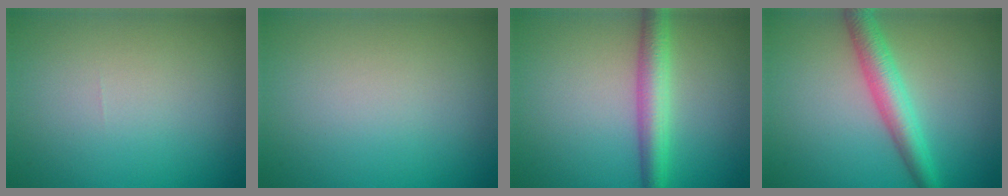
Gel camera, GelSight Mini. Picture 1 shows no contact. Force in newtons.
{"total": 0.0}
{"total": 3.7, "press": 3.7, "slide": 0.1}
{"total": 3.9, "press": 3.9, "slide": 0.1}